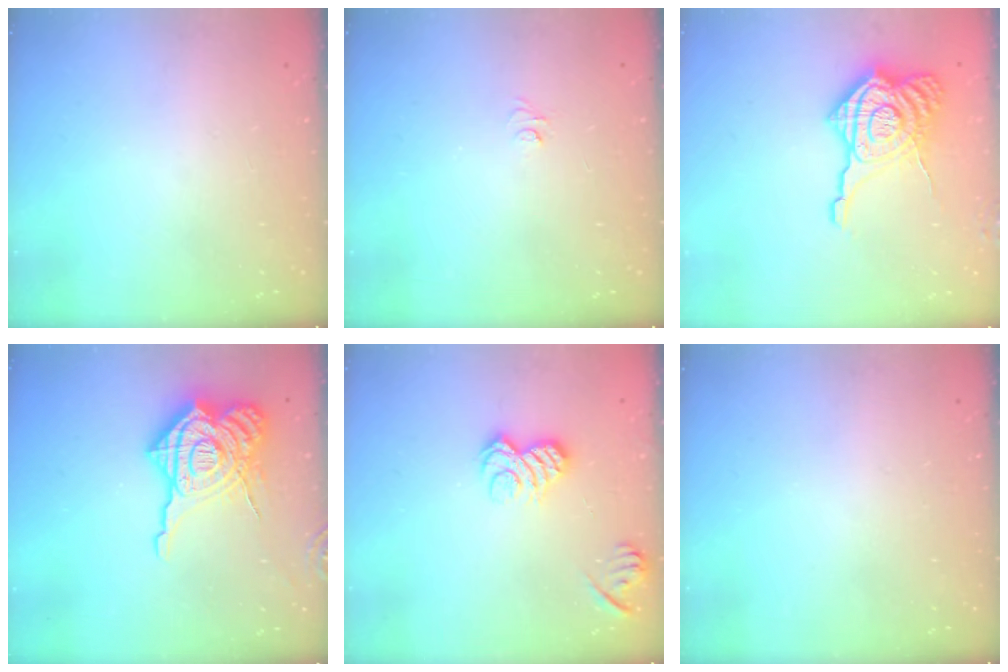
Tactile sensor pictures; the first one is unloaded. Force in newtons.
{"total": 4.0, "press": 4.0, "slide": 0.4}
{"total": 16.3, "press": 16.2, "slide": 1.8}
{"total": 23.6, "press": 23.4, "slide": 2.7}
{"total": 8.7, "press": 8.7, "slide": 0.3}
{"total": 0.0}